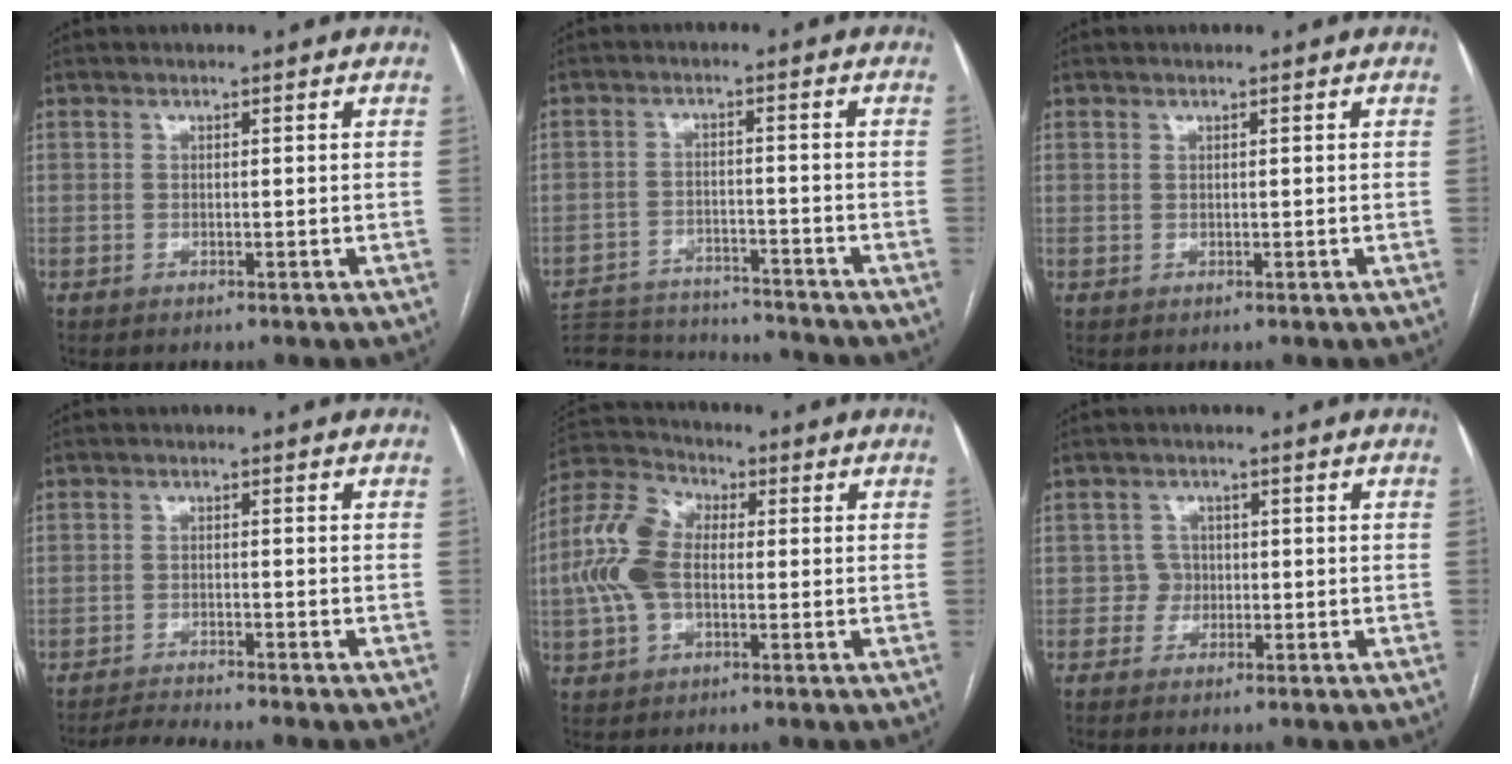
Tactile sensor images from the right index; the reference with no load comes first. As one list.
[{"total": 16.4, "force": [-15.5, 2.4, 4.6], "torque": [-0.103, -0.006, -0.231]}, {"total": 0.0}, {"total": 4.4, "force": [-4.0, -1.5, 1.0], "torque": [-0.021, -0.018, -0.072]}, {"total": 10.9, "force": [-0.3, 6.7, 8.6], "torque": [-0.216, 0.033, -0.010]}, {"total": 2.1, "force": [-0.4, 2.0, -0.1], "torque": [0.013, 0.011, -0.012]}]